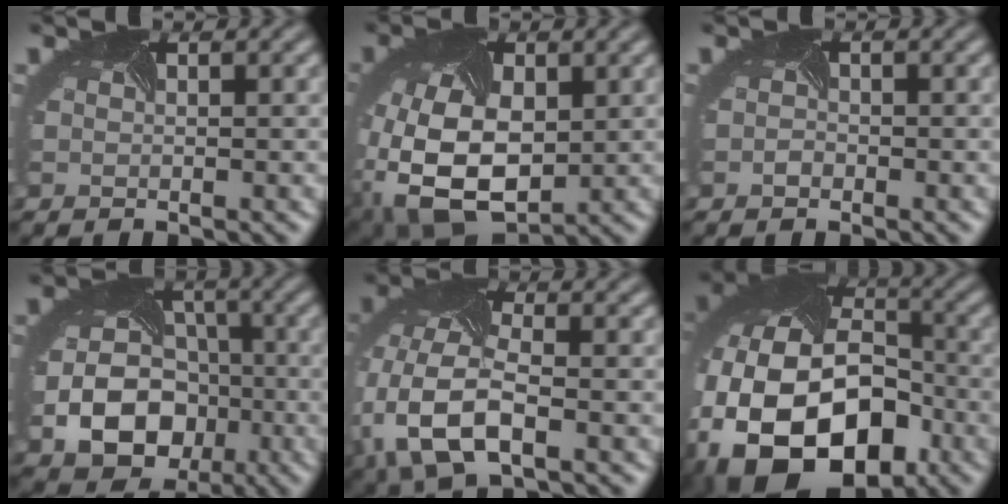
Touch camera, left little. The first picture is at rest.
{"total": 11.0, "force": [-2.0, 7.1, 8.1], "torque": [-0.200, -0.033, -0.030]}
{"total": 0.6, "force": [-0.6, 0.2, -0.1], "torque": [-0.004, -0.007, -0.011]}
{"total": 9.7, "force": [-2.9, 7.7, 5.2], "torque": [-0.086, -0.038, -0.051]}
{"total": 10.3, "force": [-3.0, 5.9, 8.0], "torque": [-0.197, -0.023, -0.053]}
{"total": 17.7, "force": [-7.0, 11.7, 11.3], "torque": [-0.232, -0.037, -0.115]}